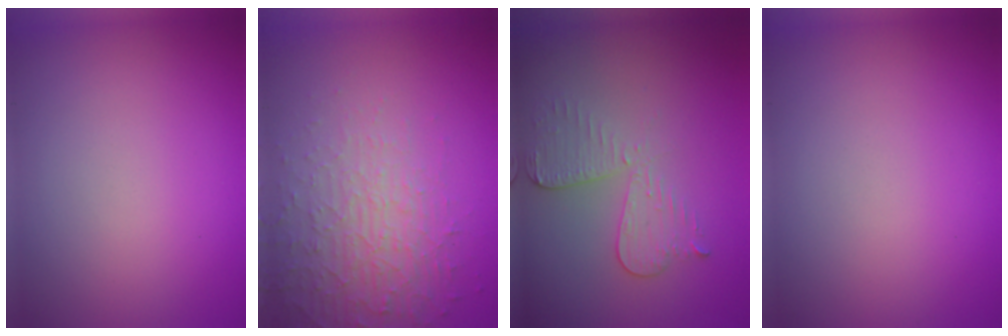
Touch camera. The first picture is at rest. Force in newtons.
{"total": 5.3, "press": 3.4, "slide": 4.1}
{"total": 3.0, "press": 2.7, "slide": 1.2}
{"total": 0.0}